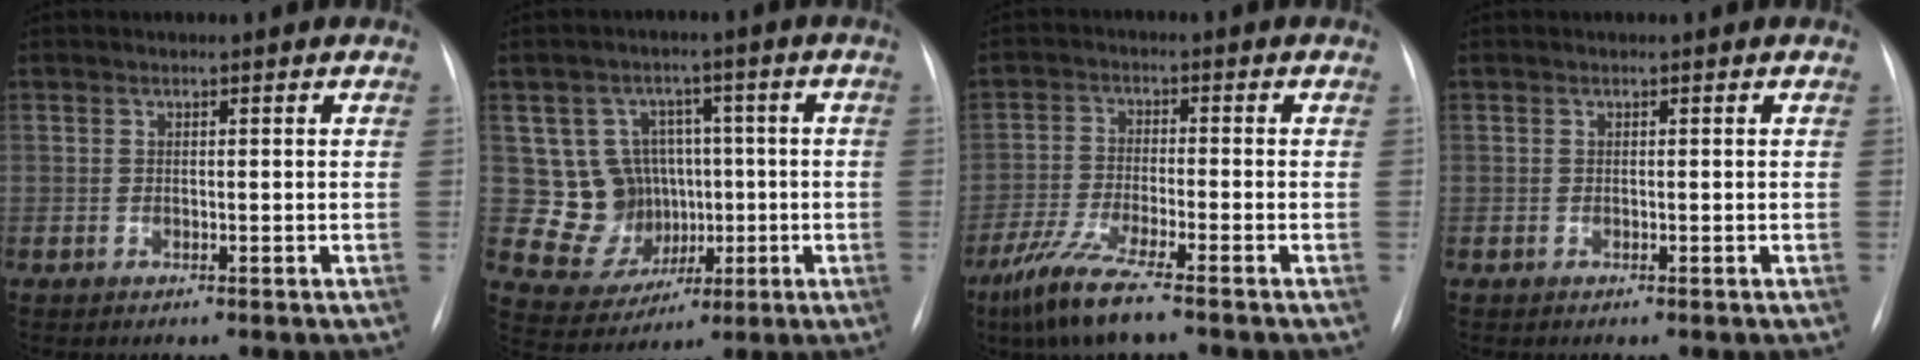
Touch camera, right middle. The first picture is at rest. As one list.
[{"total": 10.1, "force": [0.6, 9.7, 2.8], "torque": [-0.041, 0.040, 0.033]}, {"total": 7.8, "force": [-5.6, 0.3, 5.4], "torque": [-0.120, -0.026, -0.109]}, {"total": 0.0}]